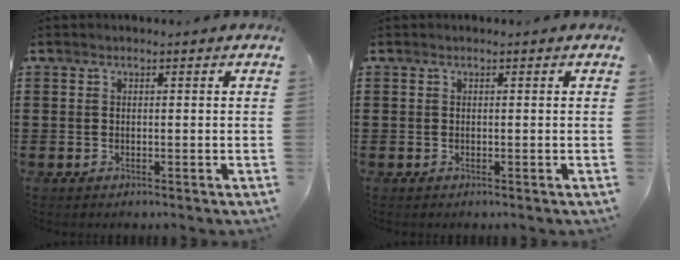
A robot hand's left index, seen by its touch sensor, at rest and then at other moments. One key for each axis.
{"total": 0.0}